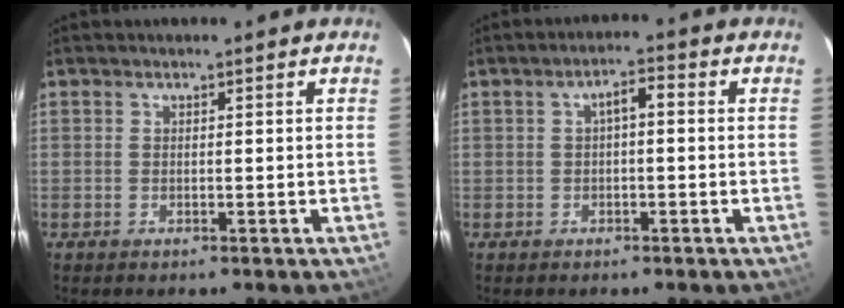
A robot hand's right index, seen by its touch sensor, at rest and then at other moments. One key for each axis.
{"total": 2.9, "fx": -0.1, "fy": 1.0, "fz": 2.7, "tx": -0.049, "ty": 0.013, "tz": -0.001}